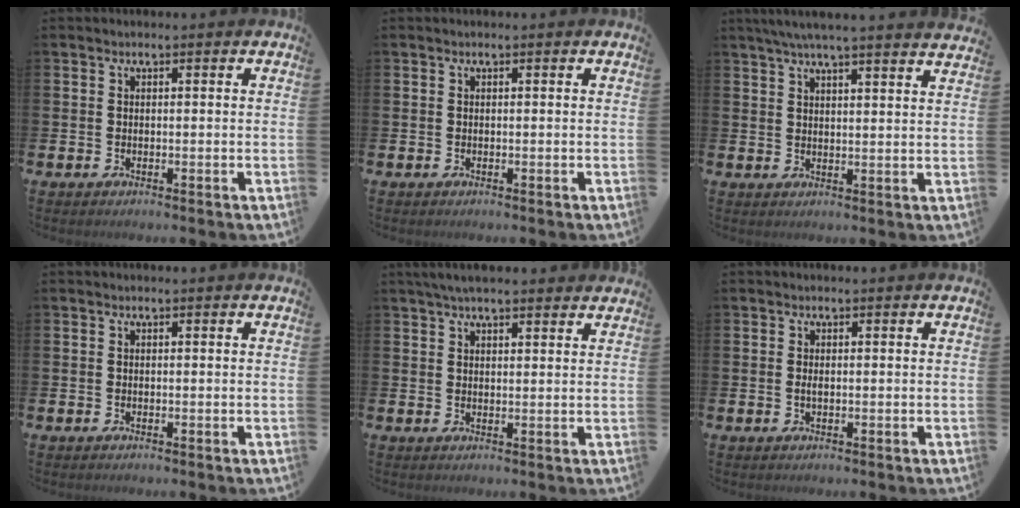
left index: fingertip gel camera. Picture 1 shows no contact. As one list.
[{"total": 0.0}, {"total": 5.2, "force": [4.9, -0.4, 1.7], "torque": [-0.052, -0.015, 0.089]}, {"total": 0.0}, {"total": 3.6, "force": [3.2, 0.7, 1.5], "torque": [-0.030, -0.005, 0.058]}, {"total": 0.6, "force": [0.0, 0.2, 0.6], "torque": [-0.008, -0.001, -0.002]}]